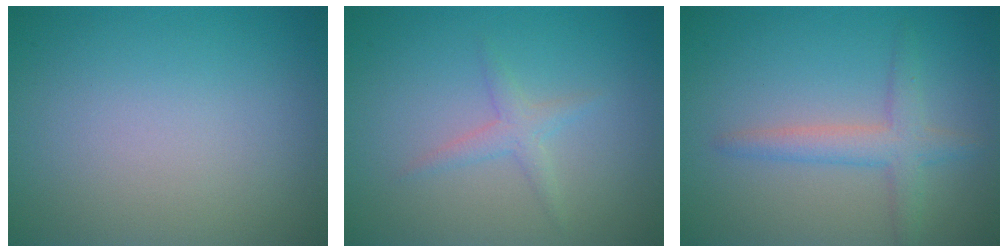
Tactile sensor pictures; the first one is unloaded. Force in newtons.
{"total": 1.6, "press": 1.6, "slide": 0.1}
{"total": 2.9, "press": 2.9, "slide": 0.2}